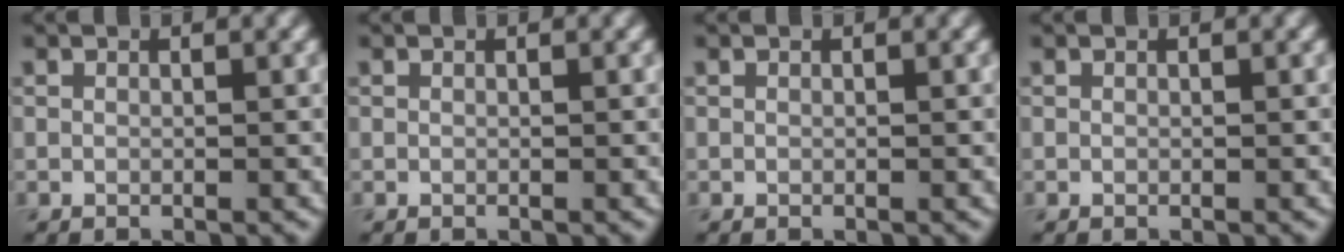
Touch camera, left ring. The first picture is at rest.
{"total": 0.0}
{"total": 0.0}
{"total": 0.0}